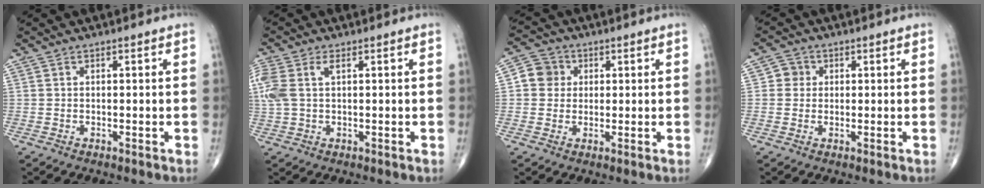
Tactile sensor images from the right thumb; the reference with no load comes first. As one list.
[{"total": 7.7, "force": [2.0, 4.3, 6.1], "torque": [-0.180, 0.023, 0.046]}, {"total": 5.2, "force": [0.9, 4.9, 1.5], "torque": [-0.003, 0.006, 0.007]}, {"total": 2.9, "force": [0.4, 2.8, 0.6], "torque": [0.010, 0.004, 0.001]}]